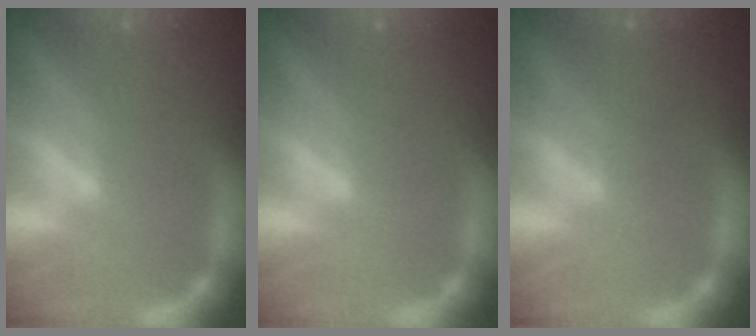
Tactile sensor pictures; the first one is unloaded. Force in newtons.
{"total": 0.0}
{"total": 2.5}